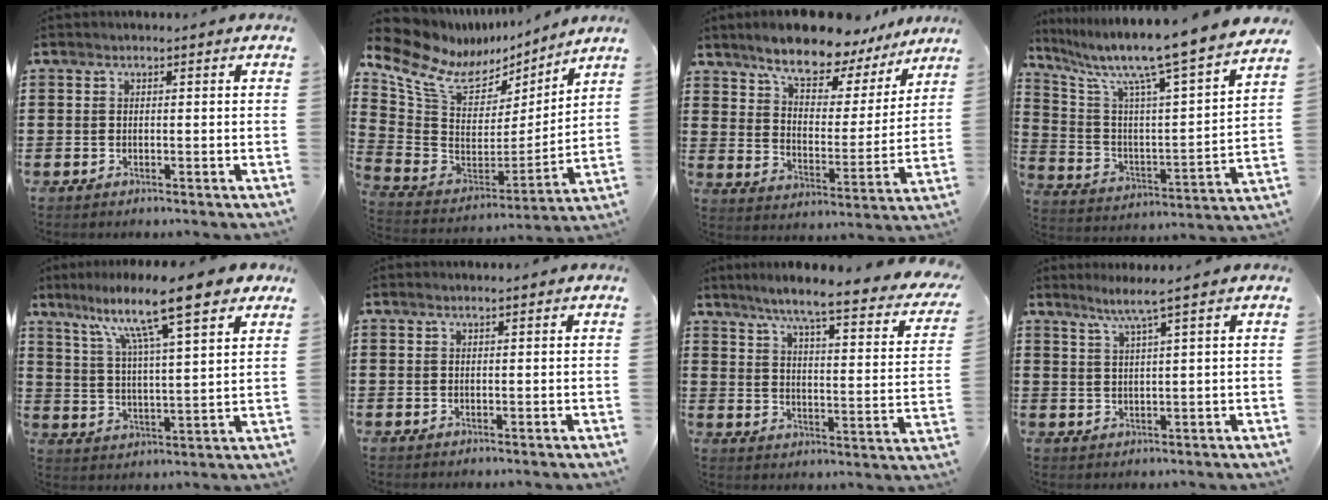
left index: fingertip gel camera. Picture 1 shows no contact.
{"total": 11.3, "force": [7.7, 6.1, 5.7], "torque": [-0.159, -0.038, 0.137]}
{"total": 10.2, "force": [9.0, 2.9, 3.7], "torque": [-0.090, -0.055, 0.156]}
{"total": 9.7, "force": [8.2, -0.4, 5.2], "torque": [-0.130, -0.074, 0.123]}
{"total": 12.9, "force": [9.2, 1.6, 8.8], "torque": [-0.173, -0.041, 0.147]}
{"total": 0.6, "force": [0.5, 0.0, 0.3], "torque": [-0.007, 0.001, 0.009]}
{"total": 5.9, "force": [4.8, -0.6, 3.4], "torque": [-0.080, -0.044, 0.068]}
{"total": 3.6, "force": [2.4, -0.8, 2.6], "torque": [-0.058, -0.002, 0.038]}